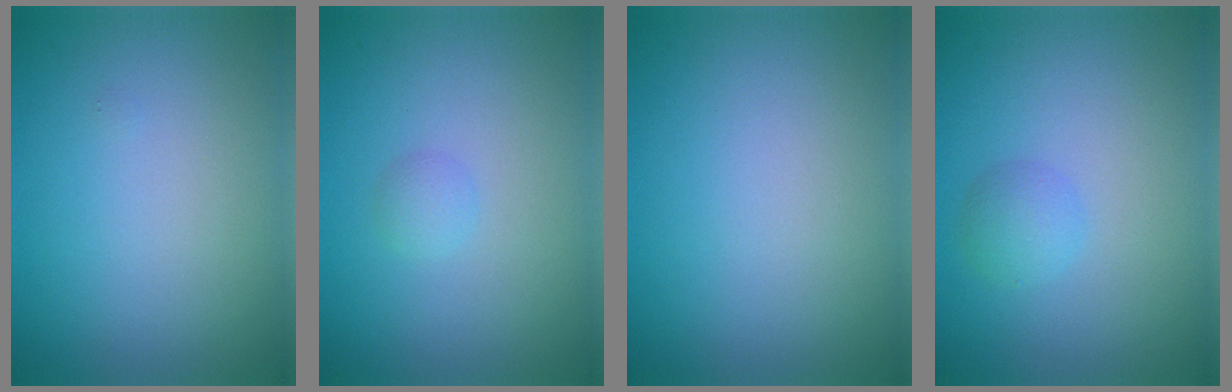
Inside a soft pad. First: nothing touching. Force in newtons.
{"total": 0.9, "press": 0.9, "slide": 0.1}
{"total": 0.0}
{"total": 1.6, "press": 1.6, "slide": 0.0}